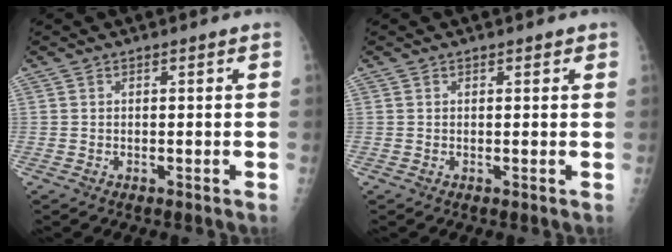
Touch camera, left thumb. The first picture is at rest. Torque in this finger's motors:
{"motor_torque": [-0.15, 0.02, 0.07, 0.07, 0.01]}